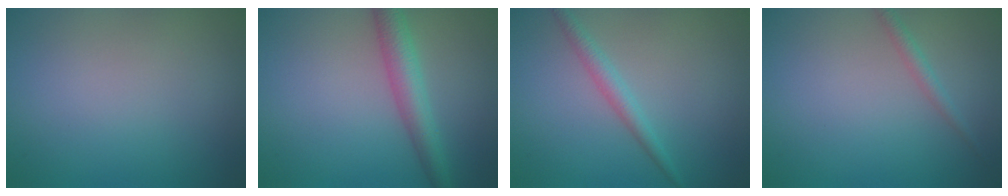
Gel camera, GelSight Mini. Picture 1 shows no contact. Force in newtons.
{"total": 3.9, "press": 3.9, "slide": 0.1}
{"total": 1.9, "press": 1.9, "slide": 0.1}
{"total": 1.3, "press": 1.3, "slide": 0.0}